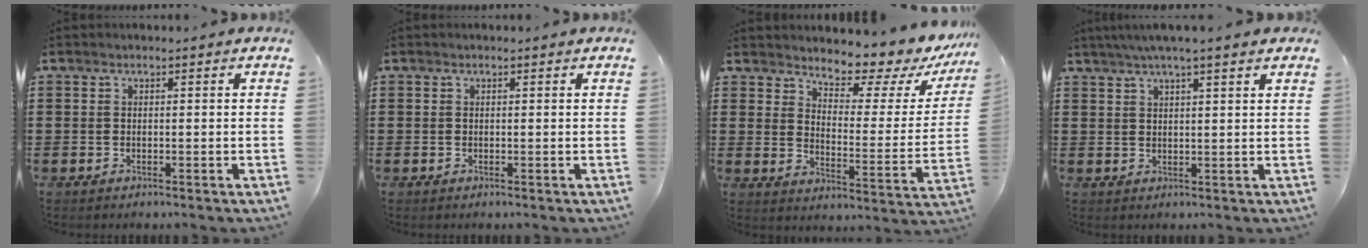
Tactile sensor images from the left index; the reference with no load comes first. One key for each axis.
{"total": 0.0}
{"total": 5.8, "fx": 5.5, "fy": 1.3, "fz": 1.6, "tx": -0.039, "ty": -0.049, "tz": 0.087}
{"total": 3.9, "fx": 3.1, "fy": -0.1, "fz": 2.4, "tx": -0.055, "ty": 0.000, "tz": 0.055}